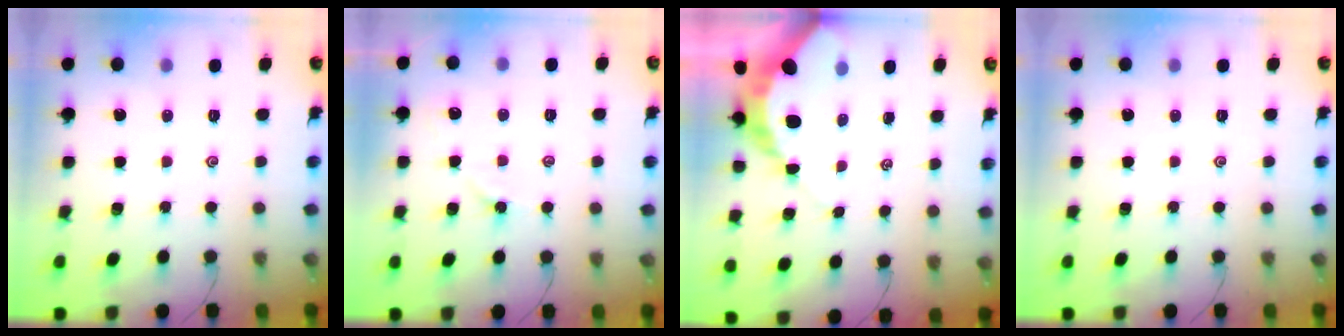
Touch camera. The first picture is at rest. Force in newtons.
{"total": 2.2, "press": 2.1, "slide": 0.6}
{"total": 7.8, "press": 7.7, "slide": 0.7}
{"total": 0.0}